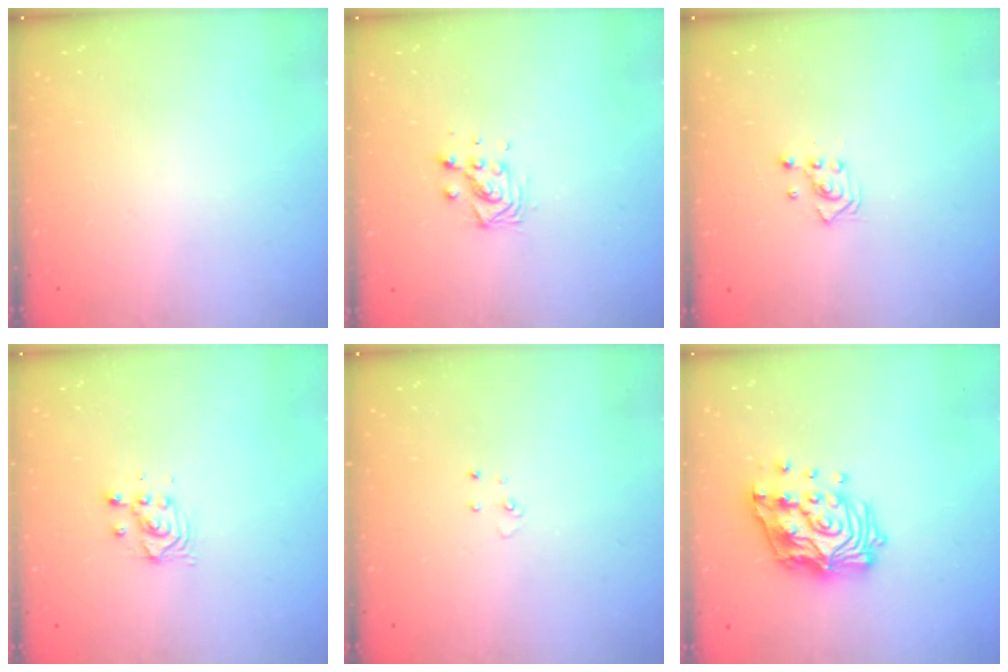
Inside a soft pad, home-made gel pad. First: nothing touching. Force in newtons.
{"total": 6.1, "press": 6.1, "slide": 0.5}
{"total": 2.3, "press": 2.3, "slide": 0.3}
{"total": 2.8, "press": 2.8, "slide": 0.1}
{"total": 2.7, "press": 2.7, "slide": 0.2}
{"total": 16.1, "press": 16.0, "slide": 2.3}